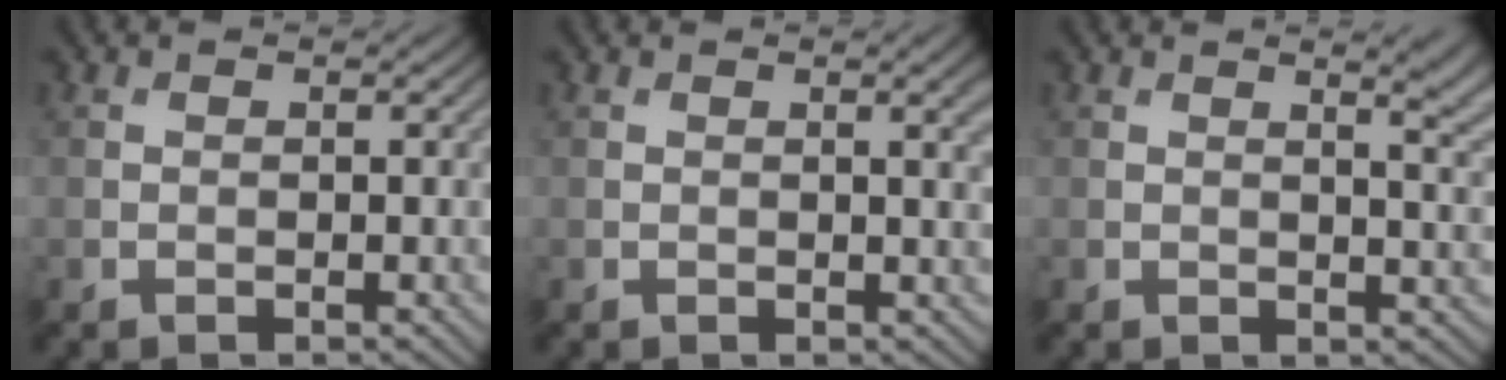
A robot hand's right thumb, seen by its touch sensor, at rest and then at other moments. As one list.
[{"total": 2.2, "force": [0.7, 0.4, 2.1], "torque": [-0.027, 0.001, 0.011]}, {"total": 5.3, "force": [2.5, 1.8, 4.3], "torque": [-0.050, 0.012, 0.026]}]